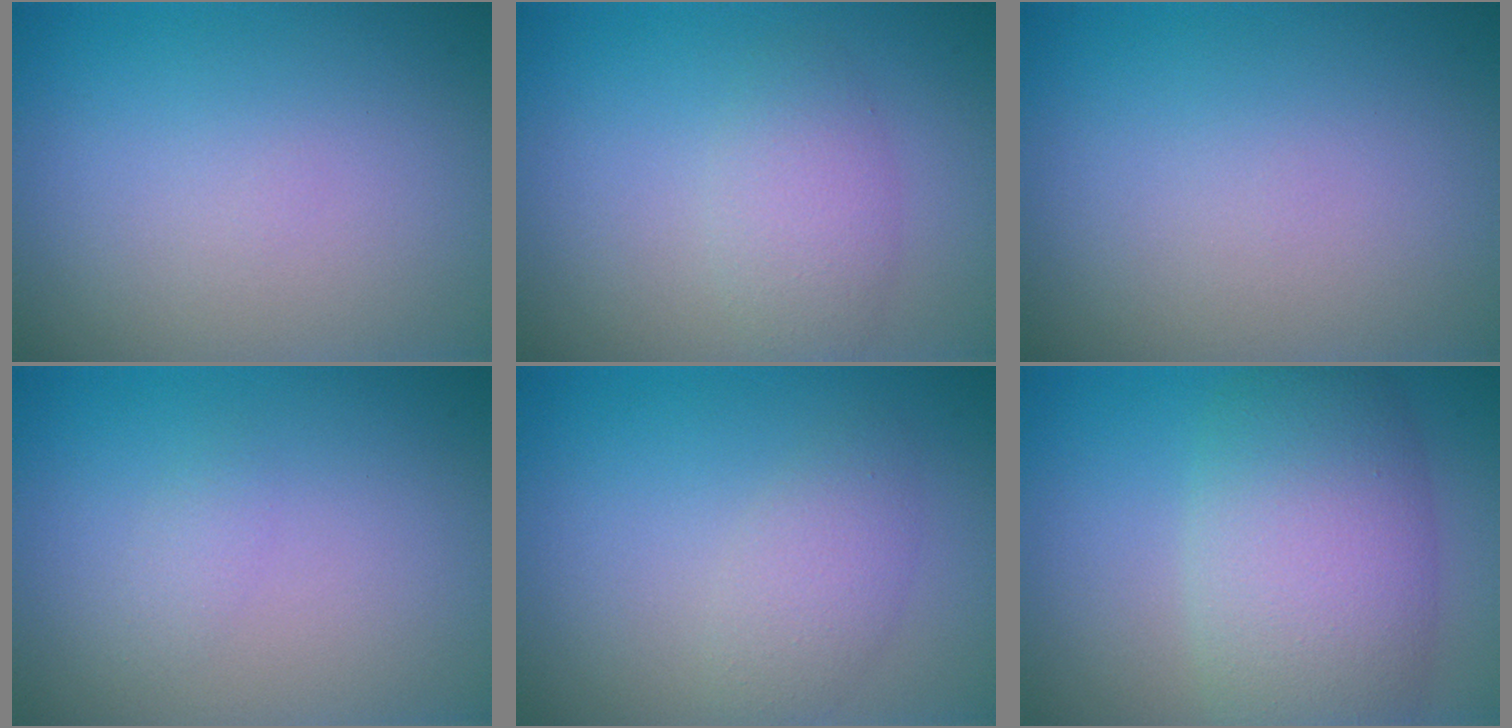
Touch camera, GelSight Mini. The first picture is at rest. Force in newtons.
{"total": 2.6, "press": 2.6, "slide": 0.0}
{"total": 0.0}
{"total": 0.9, "press": 0.9, "slide": 0.0}
{"total": 2.2, "press": 2.2, "slide": 0.1}
{"total": 8.3, "press": 8.2, "slide": 0.3}